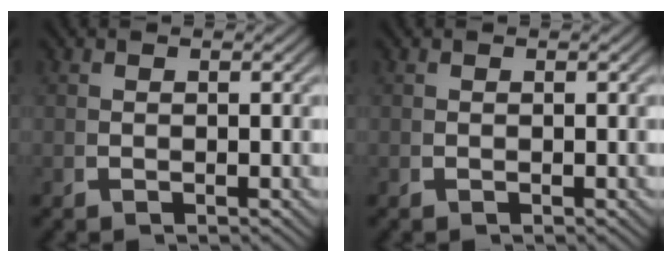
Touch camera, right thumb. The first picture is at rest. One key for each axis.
{"total": 0.0}